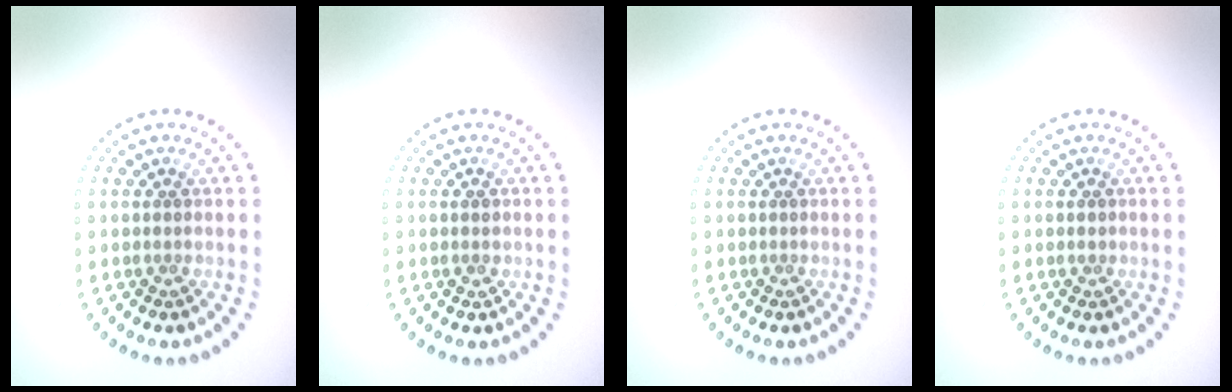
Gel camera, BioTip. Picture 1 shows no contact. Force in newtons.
{"total": 1.1, "press": 1.1, "slide": 0.0}
{"total": 0.0}
{"total": 0.8, "press": 0.8, "slide": 0.2}